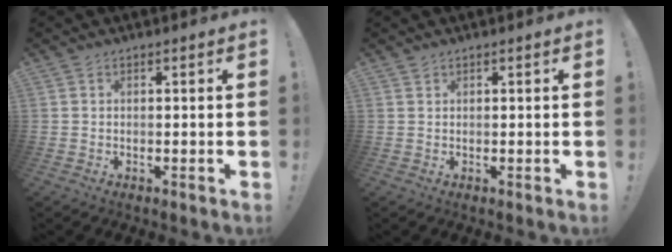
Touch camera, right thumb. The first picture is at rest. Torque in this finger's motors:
{"motor_torque": [-0.04, 0.12, 0.07, -0.12, 0.00]}